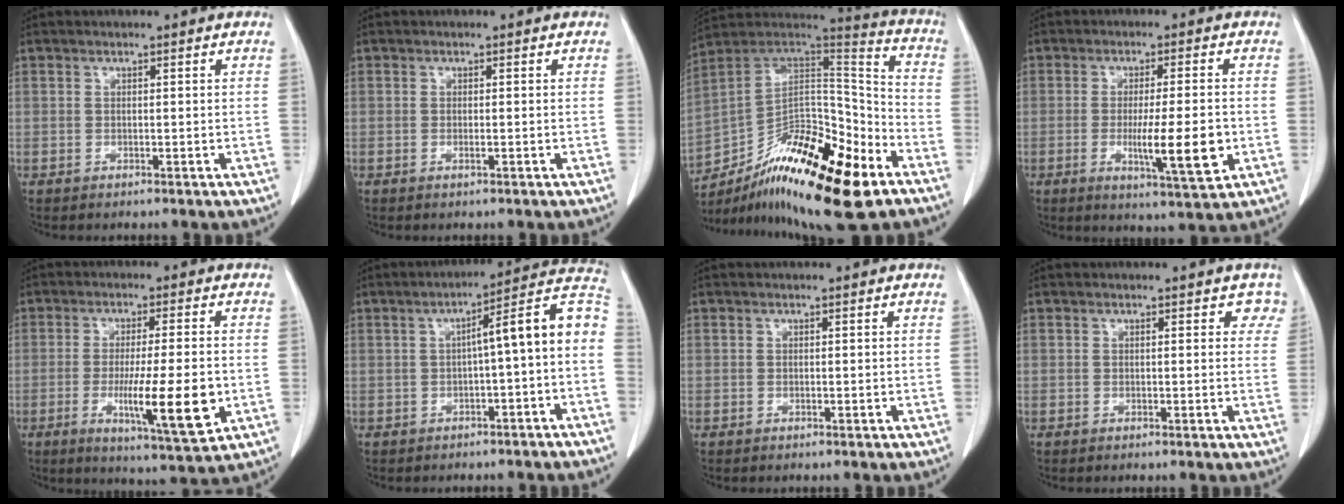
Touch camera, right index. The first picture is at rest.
{"total": 0.5, "force": [-0.1, 0.0, 0.5], "torque": [-0.010, 0.000, 0.003]}
{"total": 25.4, "force": [-14.4, 7.6, 19.5], "torque": [-0.305, 0.013, -0.233]}
{"total": 9.1, "force": [-1.9, 0.7, 8.8], "torque": [-0.137, -0.017, -0.026]}
{"total": 11.7, "force": [-2.6, 0.8, 11.4], "torque": [-0.183, -0.027, -0.038]}
{"total": 10.7, "force": [-1.1, 1.0, 10.6], "torque": [-0.142, 0.041, -0.020]}
{"total": 0.0}
{"total": 3.4, "force": [2.5, 1.8, 1.3], "torque": [0.006, 0.001, 0.012]}